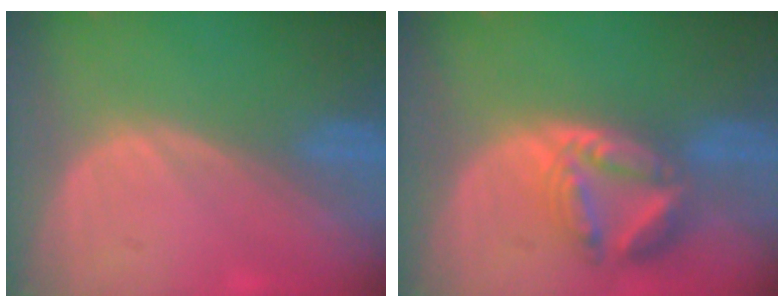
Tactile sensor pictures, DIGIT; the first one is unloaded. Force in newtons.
{"total": 7.9, "press": 6.9, "slide": 3.9}